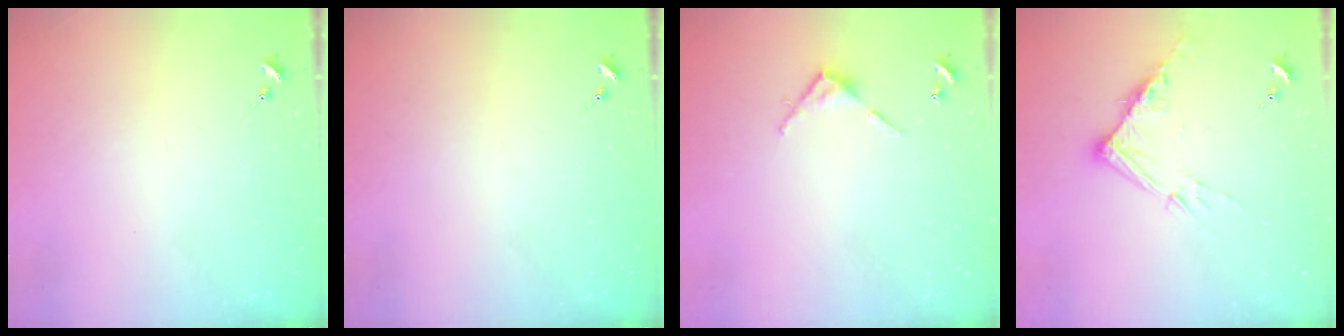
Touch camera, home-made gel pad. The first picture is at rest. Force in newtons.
{"total": 0.0}
{"total": 4.5, "press": 4.5, "slide": 0.4}
{"total": 12.1, "press": 12.1, "slide": 1.2}